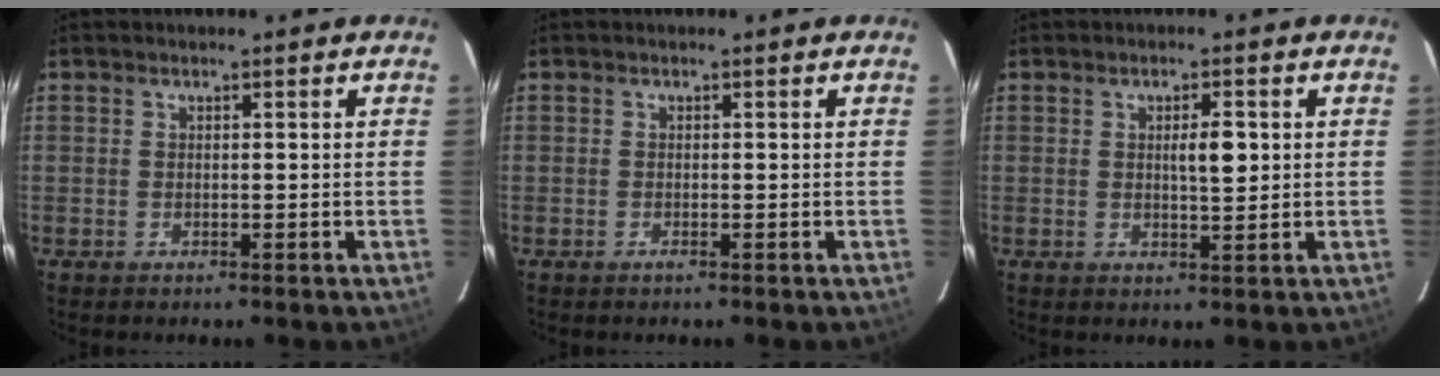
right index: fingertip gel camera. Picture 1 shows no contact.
{"total": 0.5, "force": [-0.3, -0.2, 0.3], "torque": [-0.010, -0.002, -0.006]}
{"total": 3.4, "force": [0.6, 0.8, 3.3], "torque": [-0.051, 0.000, 0.009]}